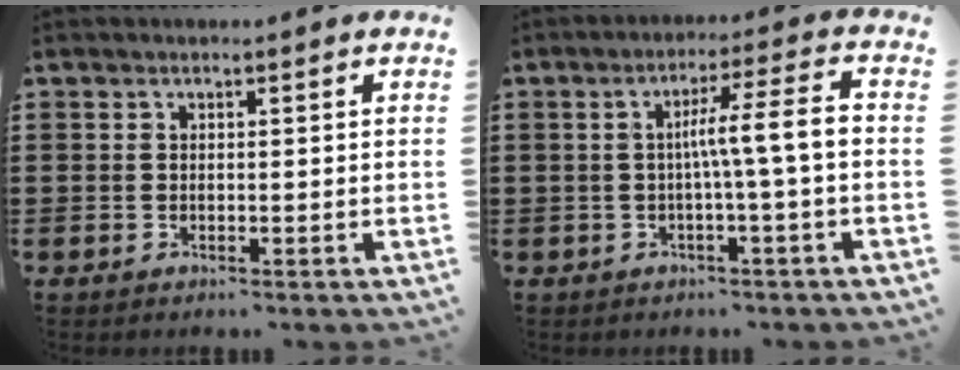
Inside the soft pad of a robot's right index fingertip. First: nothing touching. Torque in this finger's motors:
{"motor_torque": [1.33, -0.46, 0.63, 0.18]}